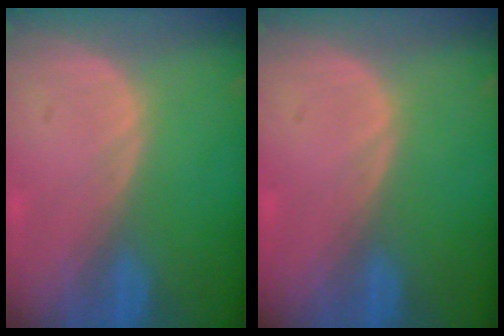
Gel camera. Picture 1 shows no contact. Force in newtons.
{"total": 0.0}